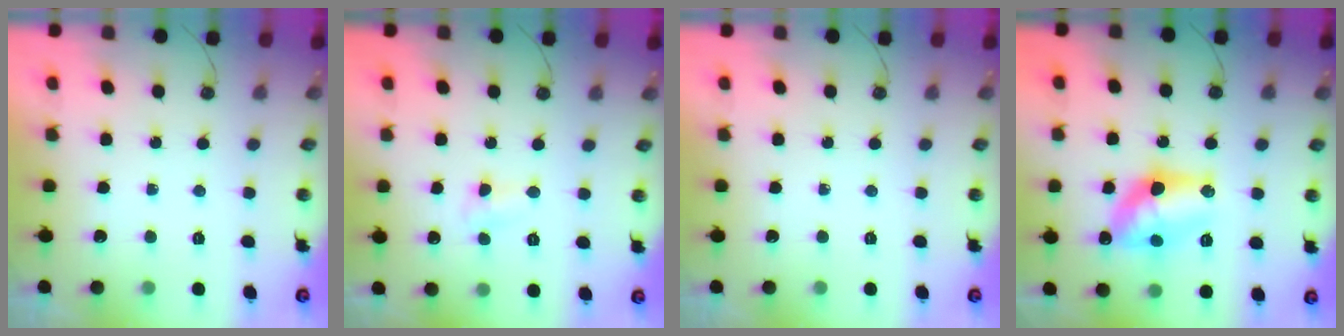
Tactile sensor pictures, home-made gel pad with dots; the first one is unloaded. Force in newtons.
{"total": 5.1, "press": 5.1, "slide": 0.7}
{"total": 0.0}
{"total": 13.1, "press": 13.0, "slide": 1.0}